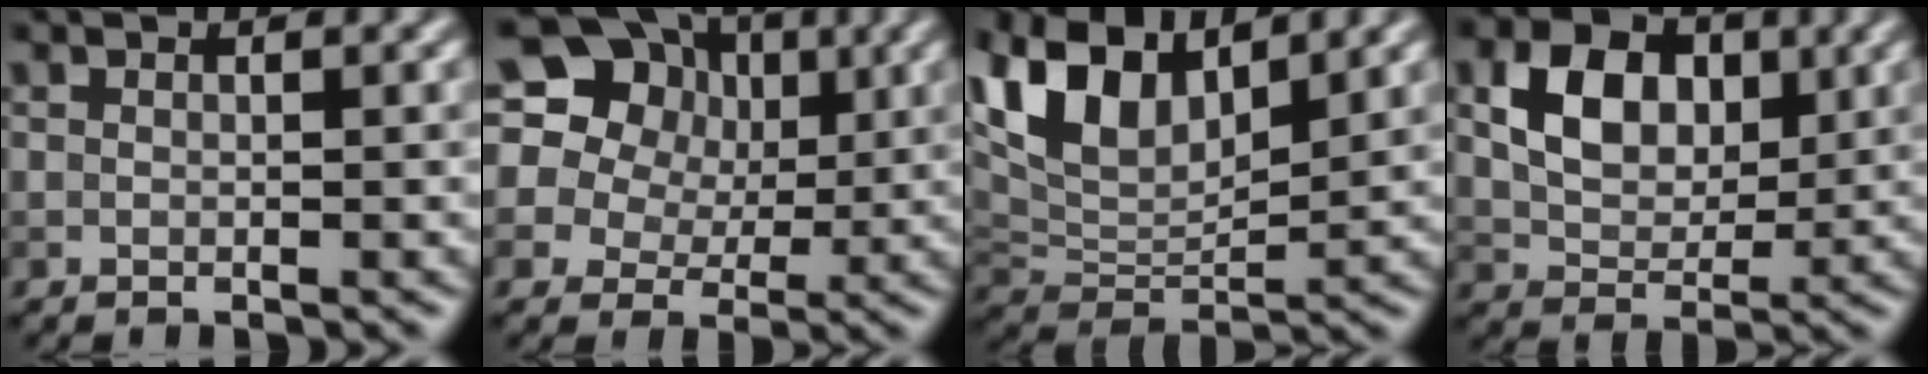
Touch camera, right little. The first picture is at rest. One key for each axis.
{"total": 19.5, "fx": 8.3, "fy": 15.7, "fz": 8.1, "tx": -0.195, "ty": 0.061, "tz": 0.123}
{"total": 9.1, "fx": 5.2, "fy": 4.3, "fz": 6.2, "tx": -0.140, "ty": 0.015, "tz": 0.096}
{"total": 5.9, "fx": 1.7, "fy": 4.2, "fz": 3.8, "tx": -0.070, "ty": 0.002, "tz": 0.027}